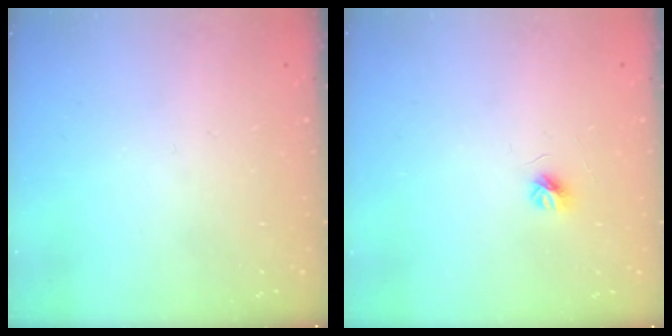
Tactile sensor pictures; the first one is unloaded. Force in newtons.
{"total": 3.6, "press": 3.5, "slide": 0.4}